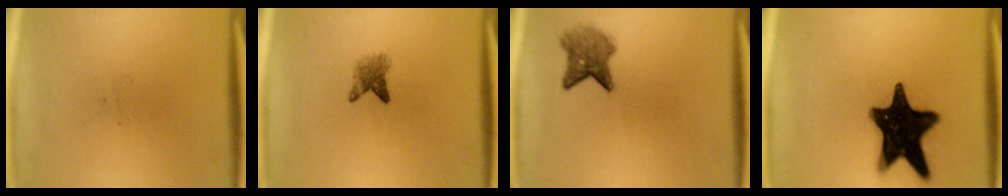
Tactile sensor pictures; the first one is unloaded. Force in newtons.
{"total": 2.7}
{"total": 4.5}
{"total": 19.7}